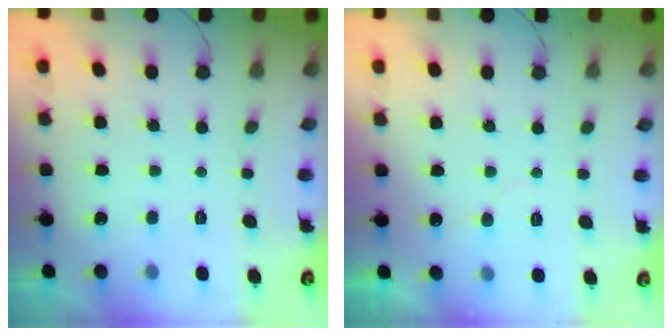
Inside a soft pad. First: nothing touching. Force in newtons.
{"total": 4.6, "press": 4.6, "slide": 0.3}